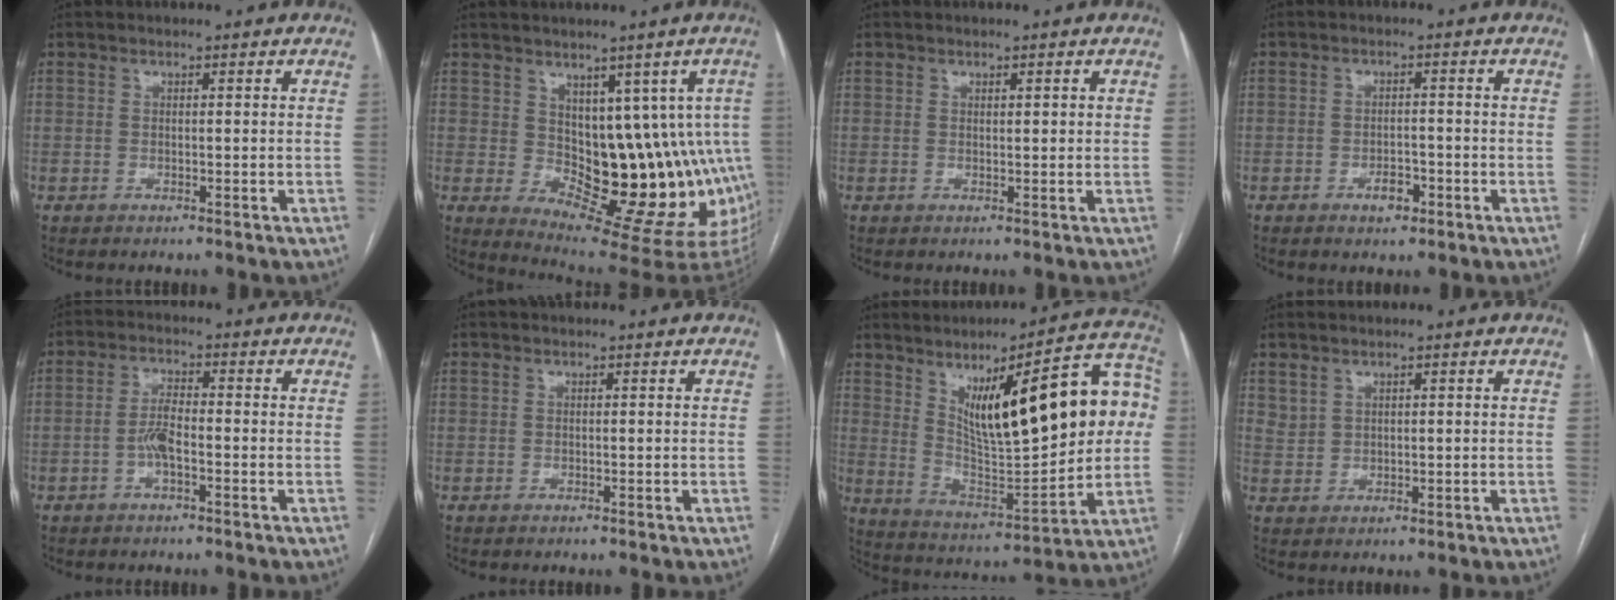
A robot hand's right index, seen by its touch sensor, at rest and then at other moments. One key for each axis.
{"total": 13.9, "fx": 0.6, "fy": 7.5, "fz": 11.7, "tx": -0.124, "ty": 0.012, "tz": 0.024}
{"total": 1.2, "fx": 0.6, "fy": 0.3, "fz": 1.0, "tx": -0.017, "ty": 0.002, "tz": 0.008}
{"total": 2.8, "fx": -1.5, "fy": 1.6, "fz": 1.9, "tx": -0.025, "ty": 0.005, "tz": -0.019}
{"total": 3.7, "fx": -1.2, "fy": 1.0, "fz": 3.4, "tx": -0.072, "ty": 0.008, "tz": -0.023}
{"total": 0.0}
{"total": 23.9, "fx": 5.4, "fy": 5.6, "fz": 22.6, "tx": -0.341, "ty": 0.026, "tz": 0.089}
{"total": 2.4, "fx": 1.8, "fy": 1.4, "fz": 0.5, "tx": -0.007, "ty": -0.002, "tz": 0.039}